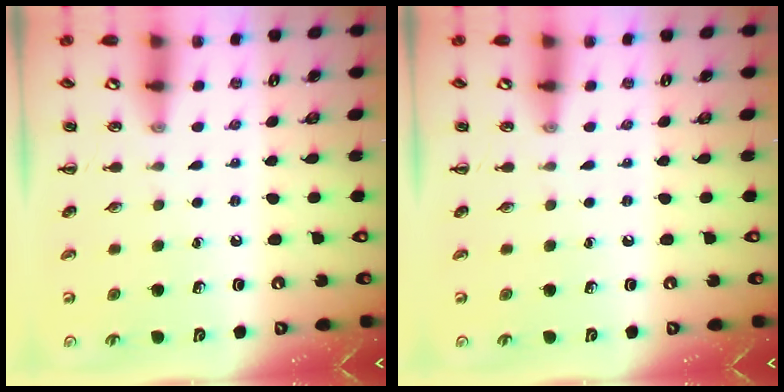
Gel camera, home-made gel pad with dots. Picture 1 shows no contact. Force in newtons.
{"total": 0.0}